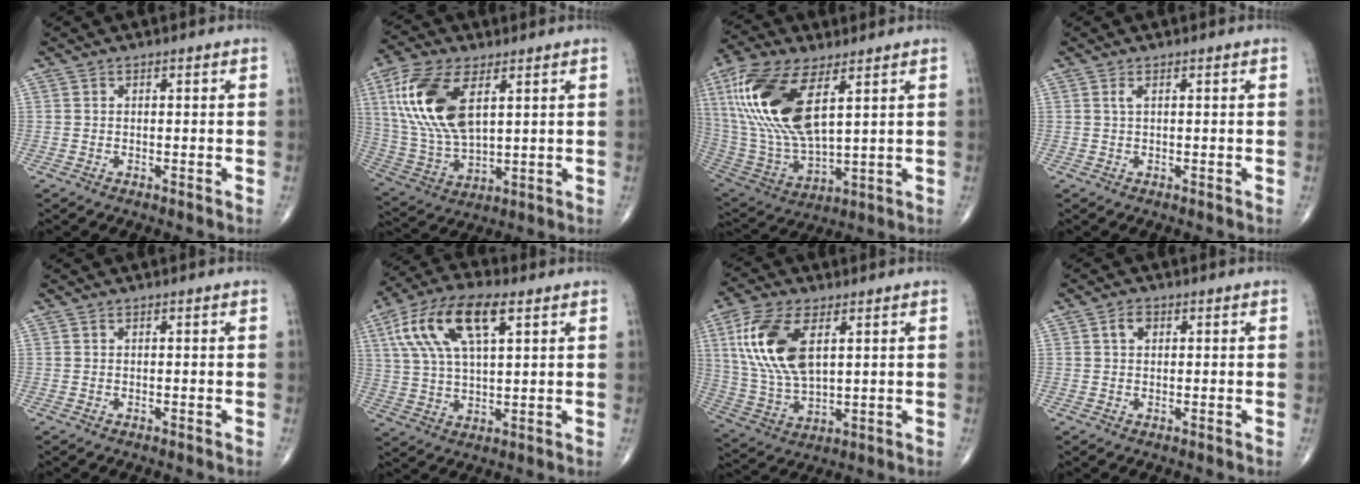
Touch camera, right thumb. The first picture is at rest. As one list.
[{"total": 17.1, "force": [5.8, 8.4, 13.8], "torque": [-0.290, -0.013, 0.117]}, {"total": 21.9, "force": [7.7, 9.6, 18.1], "torque": [-0.394, -0.025, 0.150]}, {"total": 0.8, "force": [0.3, 0.1, 0.8], "torque": [-0.026, 0.003, 0.007]}, {"total": 0.0}, {"total": 15.6, "force": [6.3, 6.5, 12.7], "torque": [-0.252, 0.008, 0.114]}, {"total": 15.4, "force": [4.9, 7.6, 12.5], "torque": [-0.262, -0.010, 0.101]}, {"total": 2.4, "force": [0.9, 1.6, 1.6], "torque": [-0.026, 0.004, 0.014]}]